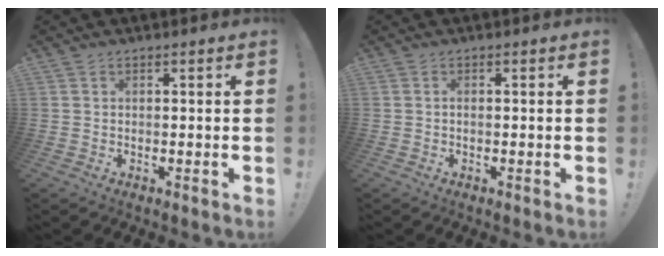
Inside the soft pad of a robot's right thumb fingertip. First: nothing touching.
{"total": 0.6, "force": [-0.2, 0.4, 0.5], "torque": [-0.011, 0.002, -0.003]}